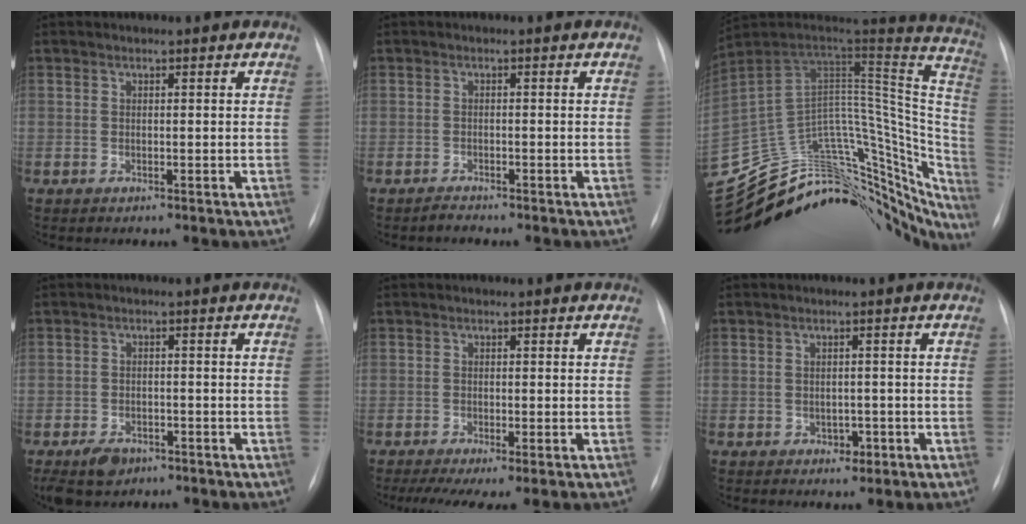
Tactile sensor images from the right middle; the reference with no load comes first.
{"total": 1.0, "force": [-1.0, 0.1, 0.1], "torque": [-0.003, -0.002, -0.015]}
{"total": 39.6, "force": [-31.8, 16.3, 17.3], "torque": [-0.197, 0.037, -0.394]}
{"total": 4.9, "force": [-3.3, 2.9, 2.2], "torque": [-0.044, -0.005, -0.049]}
{"total": 5.6, "force": [-3.5, 0.9, 4.3], "torque": [-0.071, -0.018, -0.059]}
{"total": 1.6, "force": [-0.6, 1.1, 0.9], "torque": [-0.010, 0.003, -0.004]}